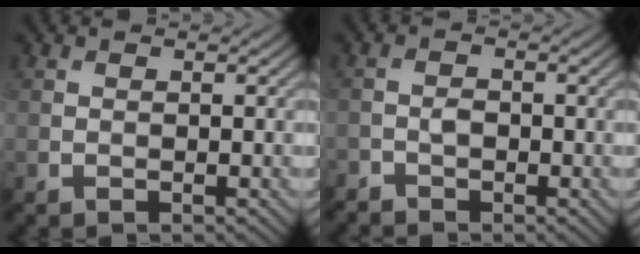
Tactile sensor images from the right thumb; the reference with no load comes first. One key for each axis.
{"total": 1.9, "fx": -1.6, "fy": 0.9, "fz": 0.7, "tx": -0.014, "ty": 0.001, "tz": -0.036}